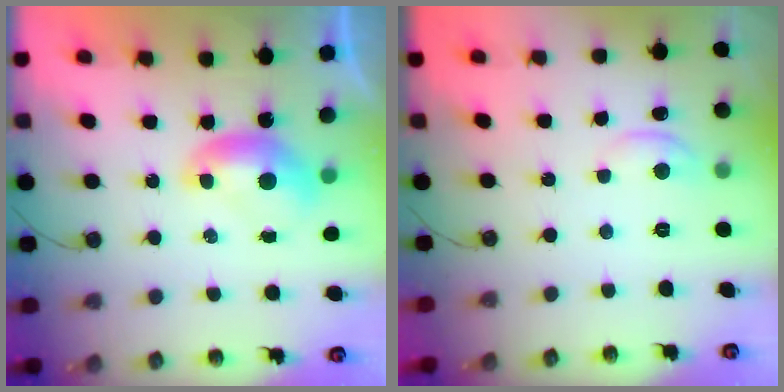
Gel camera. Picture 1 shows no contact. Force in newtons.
{"total": 0.0}